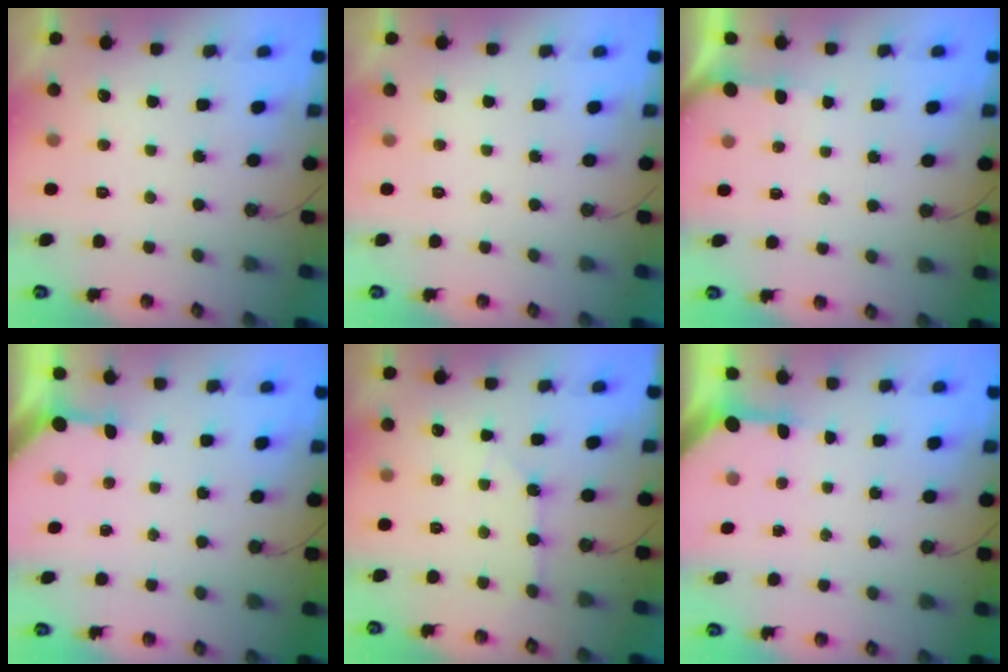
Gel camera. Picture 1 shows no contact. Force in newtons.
{"total": 0.0}
{"total": 2.4, "press": 2.4, "slide": 0.3}
{"total": 2.8, "press": 2.8, "slide": 0.2}
{"total": 2.9, "press": 2.9, "slide": 0.5}
{"total": 3.4, "press": 3.3, "slide": 0.4}